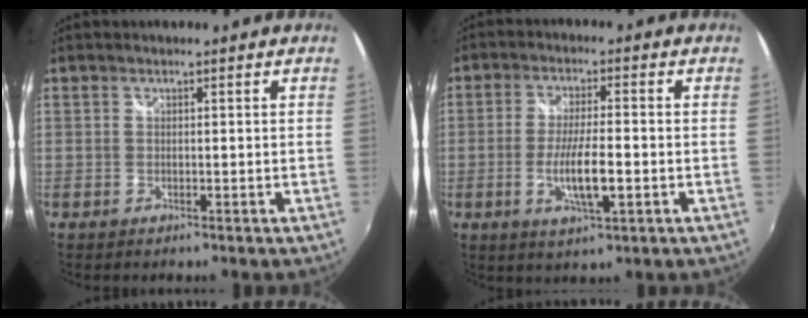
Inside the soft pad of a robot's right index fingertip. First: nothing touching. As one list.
[{"total": 7.9, "force": [-2.1, 1.4, 7.4], "torque": [-0.142, -0.009, -0.036]}]